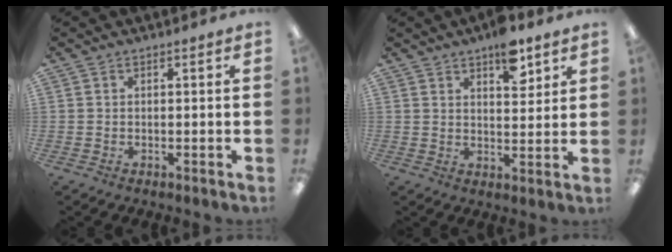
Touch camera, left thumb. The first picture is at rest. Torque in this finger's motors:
{"motor_torque": [1.04, 0.73, 0.65, -0.71, 0.02]}